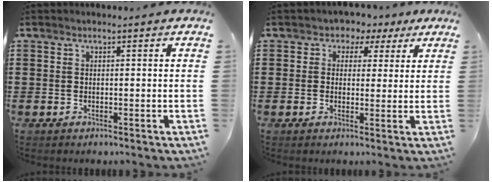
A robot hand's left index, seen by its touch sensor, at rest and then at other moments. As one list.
[{"total": 2.7, "force": [1.0, 2.5, 0.2], "torque": [-0.013, 0.006, 0.012]}]